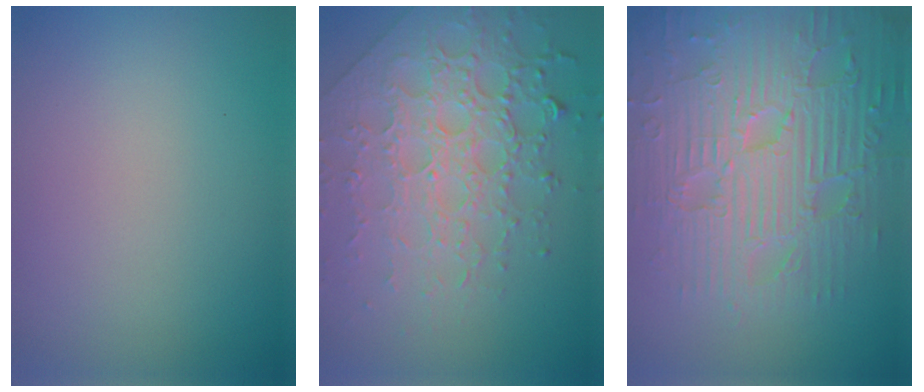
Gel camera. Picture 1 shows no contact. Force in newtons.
{"total": 7.9, "press": 5.6, "slide": 5.6}
{"total": 9.6, "press": 7.0, "slide": 6.6}